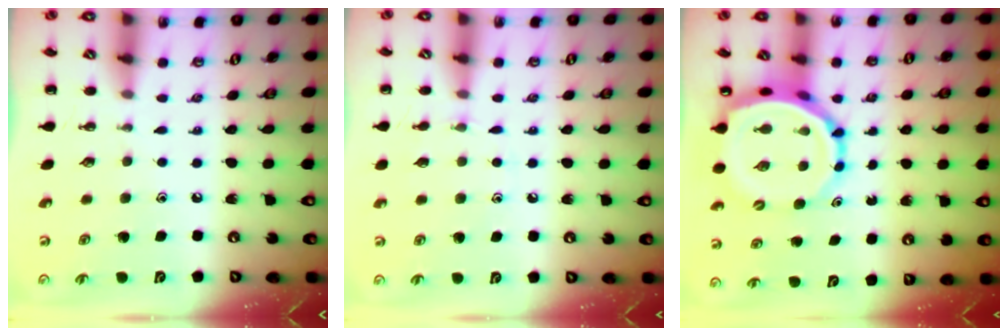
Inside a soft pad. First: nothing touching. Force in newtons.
{"total": 6.7, "press": 6.4, "slide": 2.0}
{"total": 8.5, "press": 8.1, "slide": 2.3}